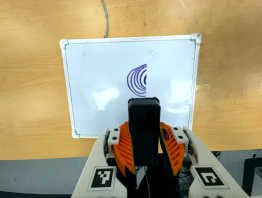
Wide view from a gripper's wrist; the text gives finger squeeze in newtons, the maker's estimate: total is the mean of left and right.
{"total": 6.1, "left": 5.4, "right": 6.8}